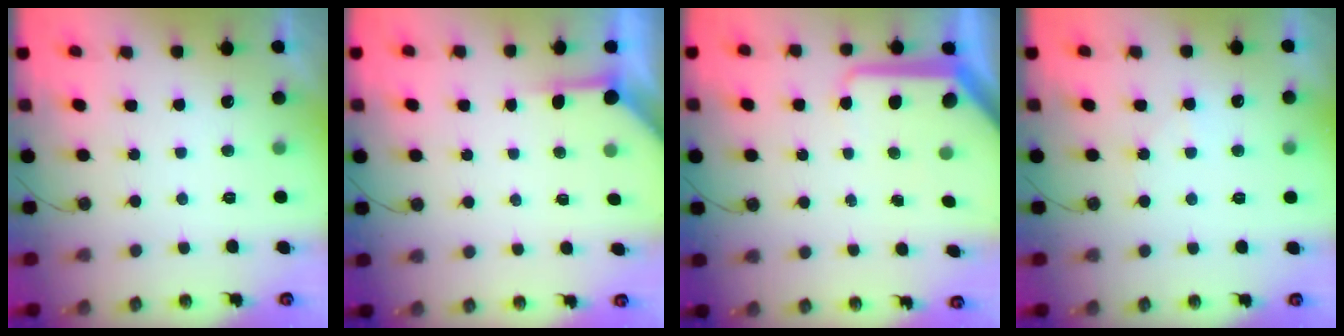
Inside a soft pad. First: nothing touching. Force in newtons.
{"total": 3.8, "press": 3.8, "slide": 0.4}
{"total": 10.7, "press": 10.7, "slide": 1.0}
{"total": 3.7, "press": 3.7, "slide": 0.6}